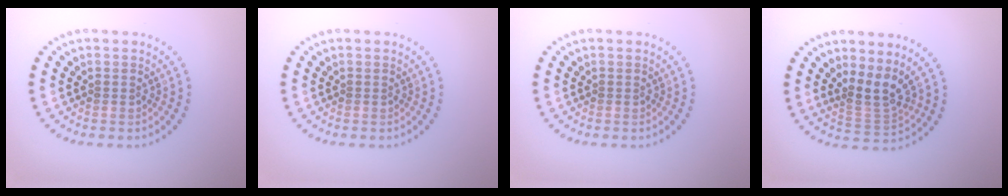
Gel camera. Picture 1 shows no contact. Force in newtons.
{"total": 0.0}
{"total": 0.0}
{"total": 3.0, "press": 2.2, "slide": 2.0}